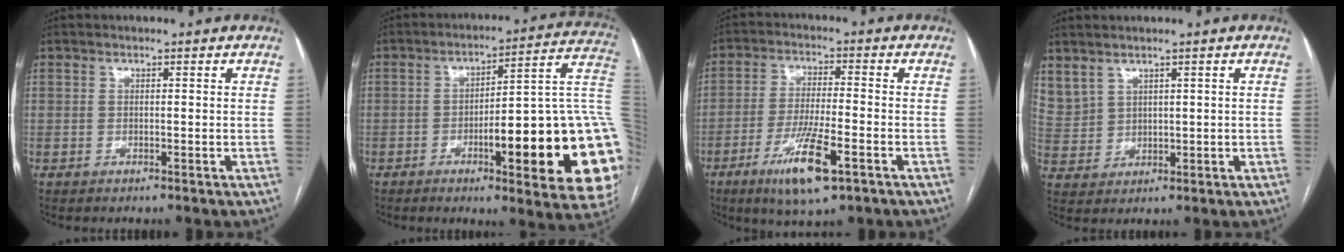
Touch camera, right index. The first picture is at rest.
{"total": 25.4, "force": [-4.9, 4.1, 24.6], "torque": [-0.218, 0.016, -0.060]}
{"total": 10.2, "force": [-5.2, 1.5, 8.6], "torque": [-0.161, -0.019, -0.088]}
{"total": 6.8, "force": [4.4, 4.5, 2.6], "torque": [-0.078, 0.012, 0.111]}